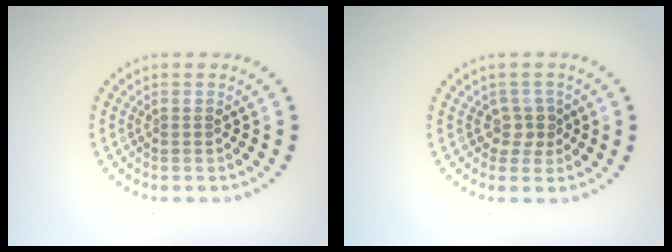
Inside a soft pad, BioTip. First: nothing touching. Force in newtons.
{"total": 2.0, "press": 1.5, "slide": 1.3}